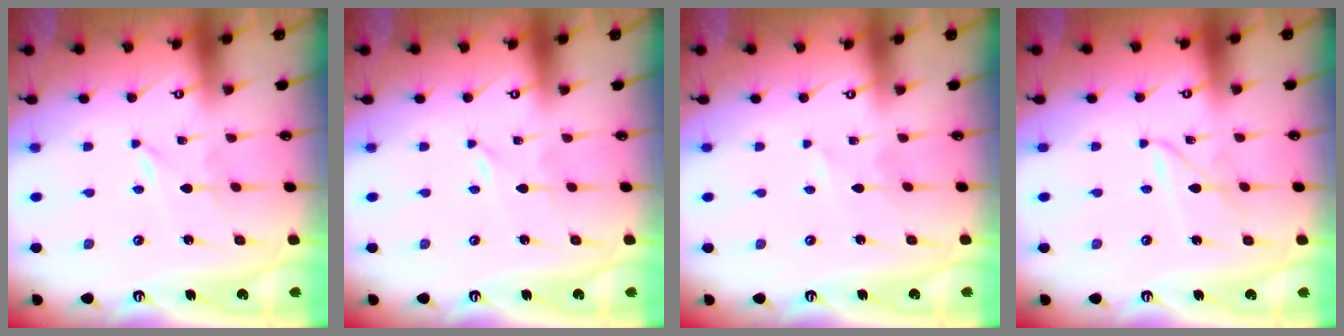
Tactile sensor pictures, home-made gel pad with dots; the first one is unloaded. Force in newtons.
{"total": 0.0}
{"total": 1.4, "press": 1.4, "slide": 0.2}
{"total": 2.3, "press": 2.3, "slide": 0.2}